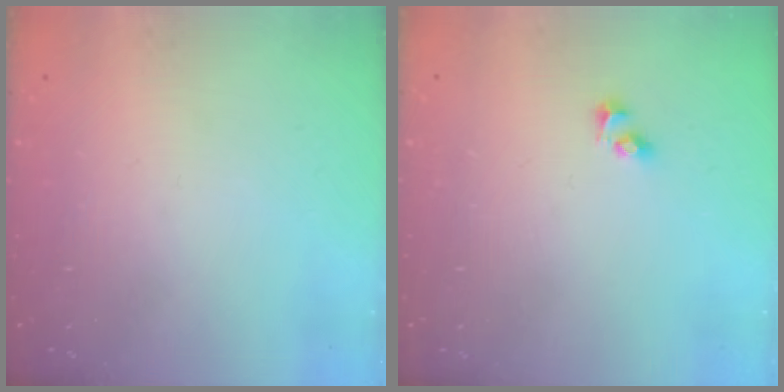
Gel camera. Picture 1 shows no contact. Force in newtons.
{"total": 2.7, "press": 2.5, "slide": 1.2}